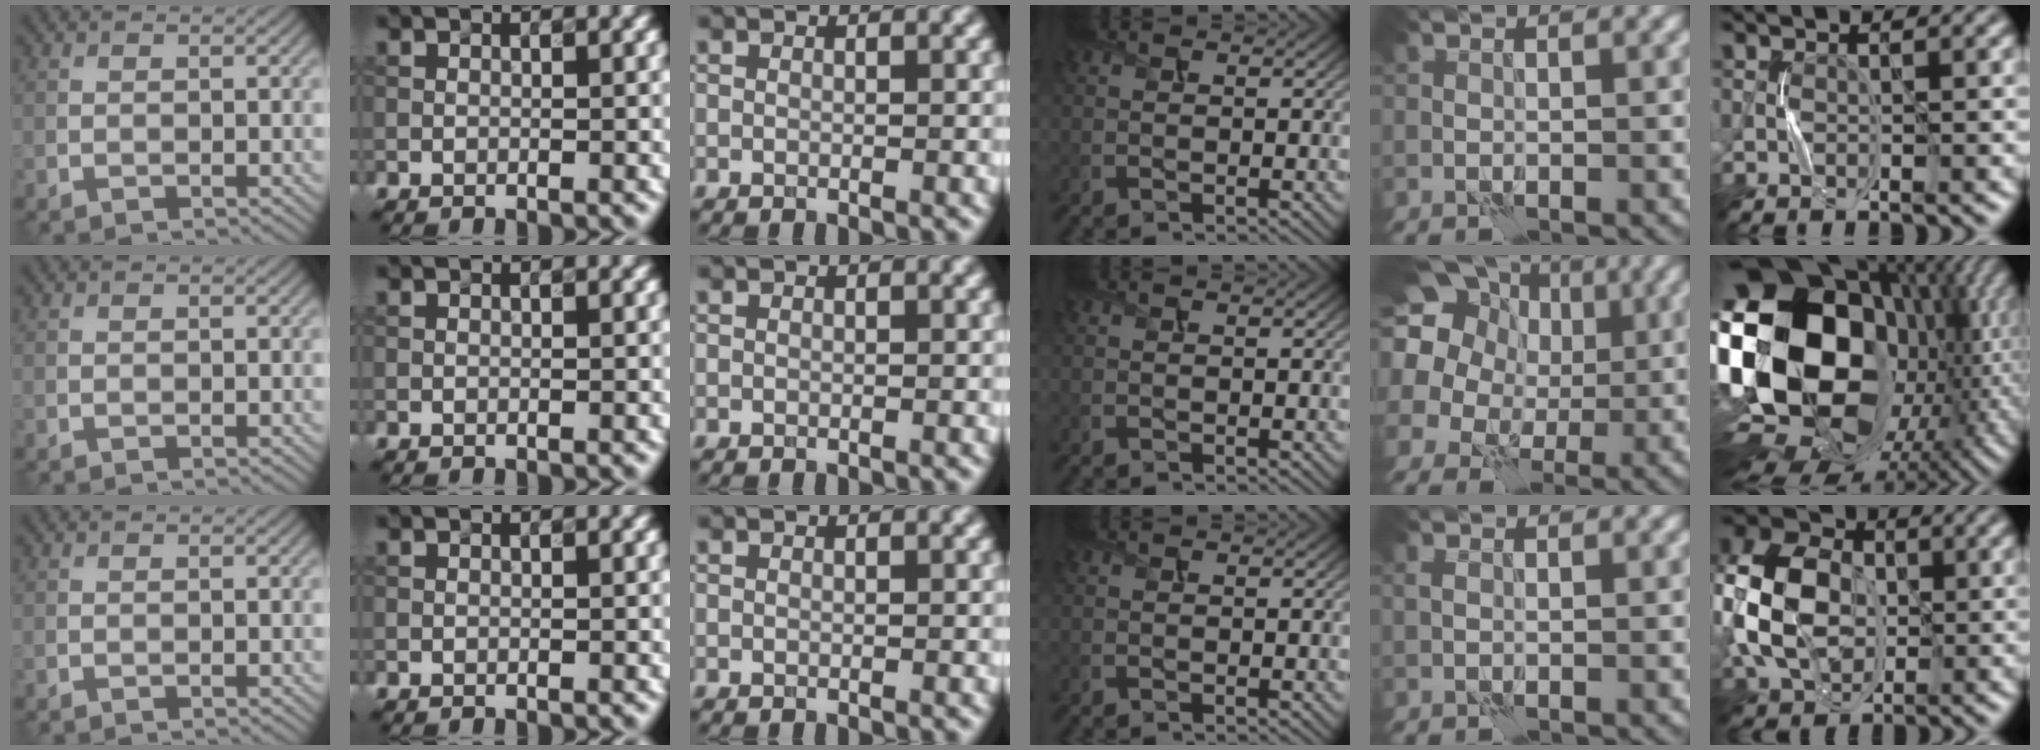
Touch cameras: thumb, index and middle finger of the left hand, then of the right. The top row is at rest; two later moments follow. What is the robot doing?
{"motion": "press", "object": "button"}